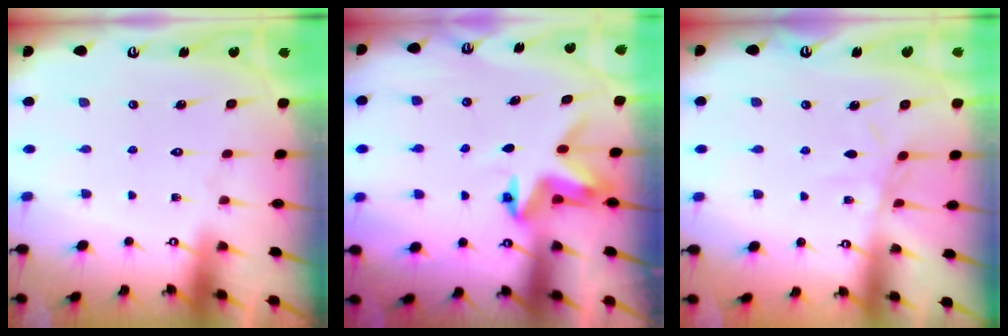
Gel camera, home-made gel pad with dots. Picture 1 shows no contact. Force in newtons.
{"total": 3.9, "press": 3.9, "slide": 0.4}
{"total": 2.8, "press": 2.8, "slide": 0.2}